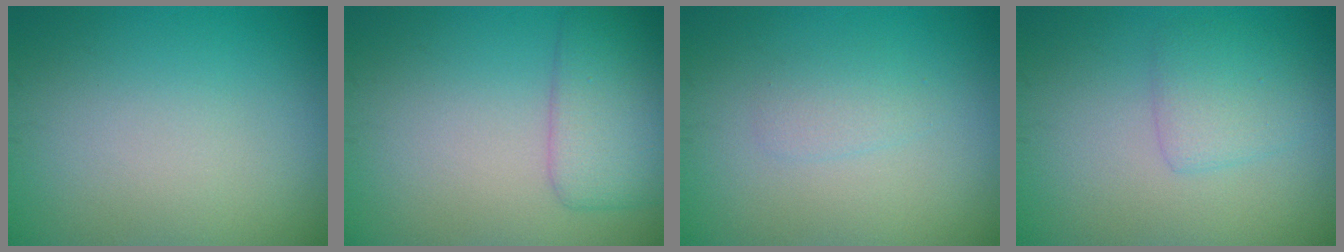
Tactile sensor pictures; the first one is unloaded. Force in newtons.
{"total": 4.2, "press": 4.2, "slide": 0.1}
{"total": 1.3, "press": 1.3, "slide": 0.0}
{"total": 2.4, "press": 2.4, "slide": 0.1}